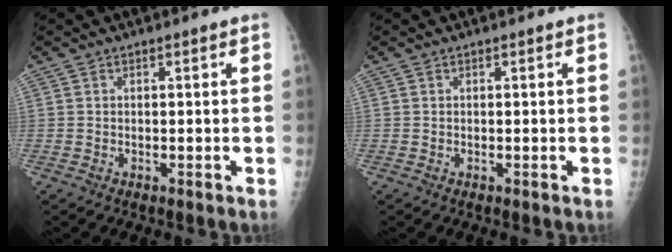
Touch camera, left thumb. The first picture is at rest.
{"total": 0.0}